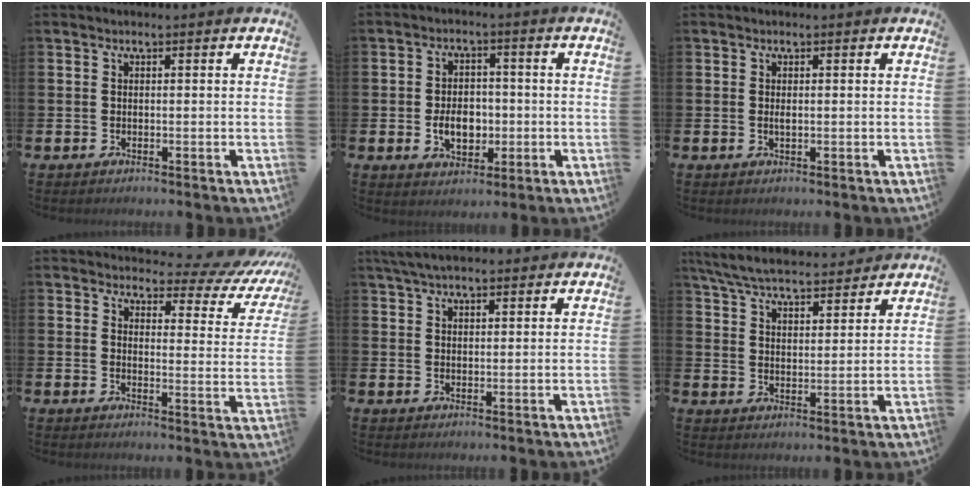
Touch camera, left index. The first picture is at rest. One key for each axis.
{"total": 5.1, "fx": -0.9, "fy": 3.8, "fz": 3.3, "tx": -0.047, "ty": 0.002, "tz": -0.024}
{"total": 0.6, "fx": 0.1, "fy": 0.2, "fz": 0.6, "tx": -0.007, "ty": 0.000, "tz": 0.000}
{"total": 3.7, "fx": 3.0, "fy": 1.8, "fz": 1.2, "tx": -0.021, "ty": -0.035, "tz": 0.038}
{"total": 4.4, "fx": 3.9, "fy": 1.3, "fz": 1.7, "tx": -0.038, "ty": -0.006, "tz": 0.072}
{"total": 7.0, "fx": 6.7, "fy": 1.1, "fz": 1.8, "tx": -0.060, "ty": -0.035, "tz": 0.119}